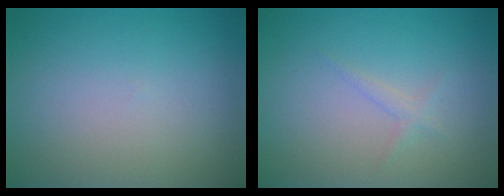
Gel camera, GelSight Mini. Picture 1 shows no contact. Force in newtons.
{"total": 0.9, "press": 0.9, "slide": 0.1}